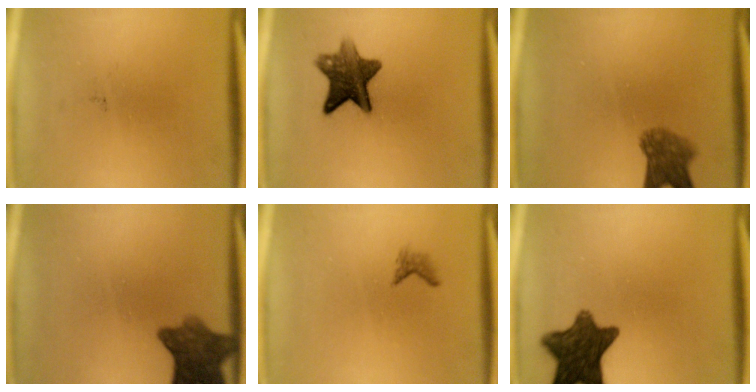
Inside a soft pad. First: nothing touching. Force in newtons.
{"total": 9.1}
{"total": 5.2}
{"total": 8.3}
{"total": 1.0}
{"total": 11.4}